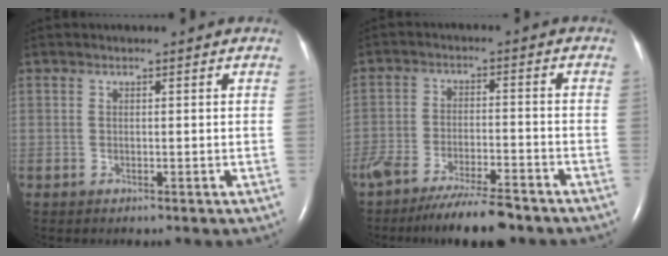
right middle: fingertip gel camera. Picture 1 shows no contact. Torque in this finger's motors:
{"motor_torque": [0.92, -0.92, 0.15, 0.09]}